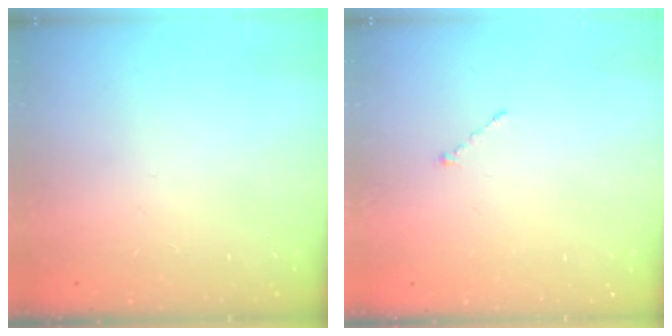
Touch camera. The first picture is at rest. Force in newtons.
{"total": 1.0, "press": 0.9, "slide": 0.3}